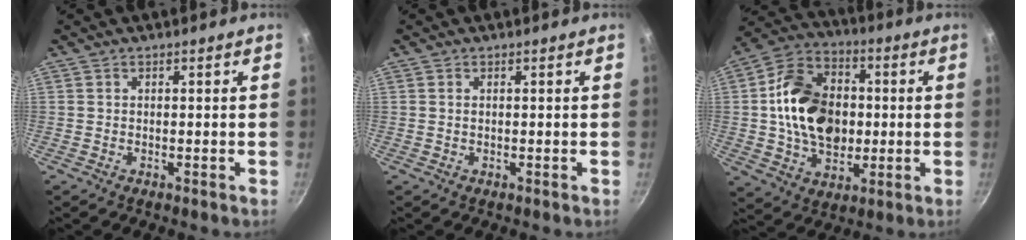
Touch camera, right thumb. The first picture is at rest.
{"total": 0.5, "force": [0.2, 0.3, 0.4], "torque": [-0.007, 0.001, 0.004]}
{"total": 18.8, "force": [0.8, 13.7, 12.9], "torque": [-0.184, 0.019, 0.008]}